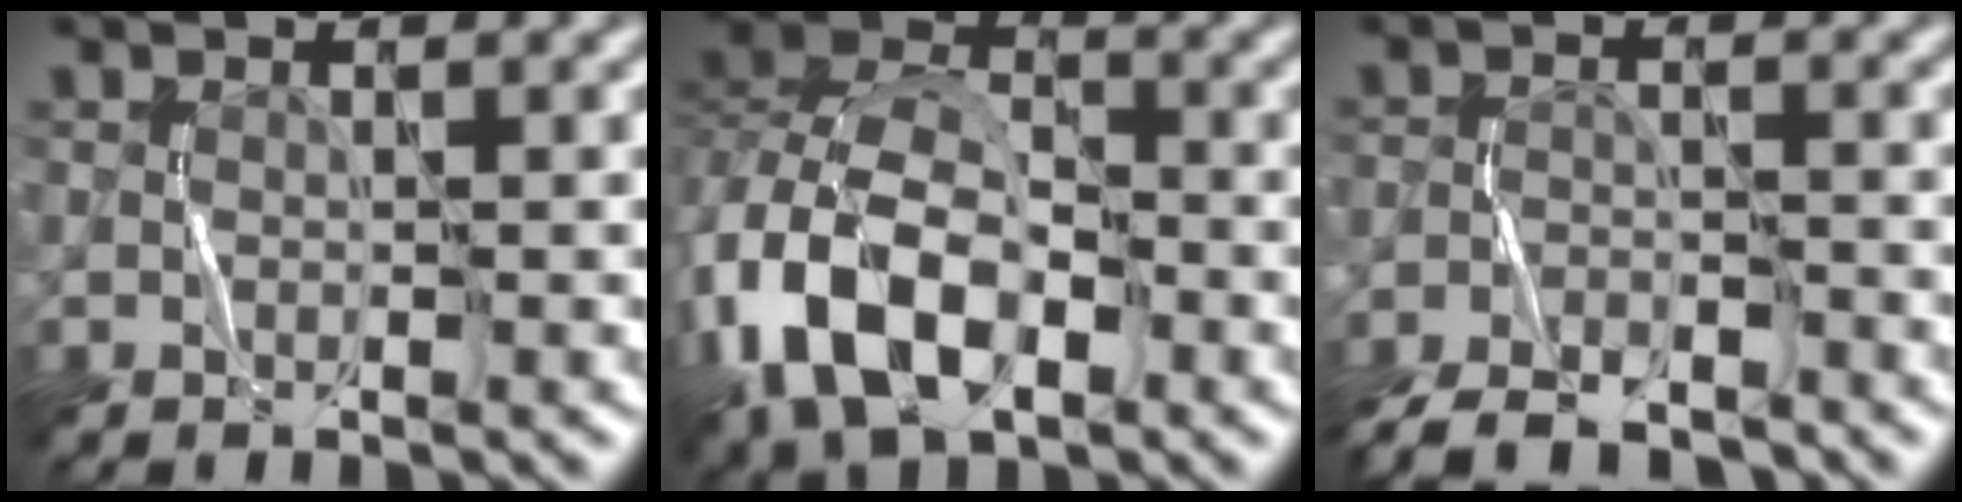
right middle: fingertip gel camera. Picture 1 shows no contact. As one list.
[{"total": 11.2, "force": [-4.7, 6.8, 7.5], "torque": [-0.164, 0.001, -0.099]}, {"total": 7.6, "force": [-6.7, 2.3, 2.7], "torque": [-0.051, -0.023, -0.114]}]